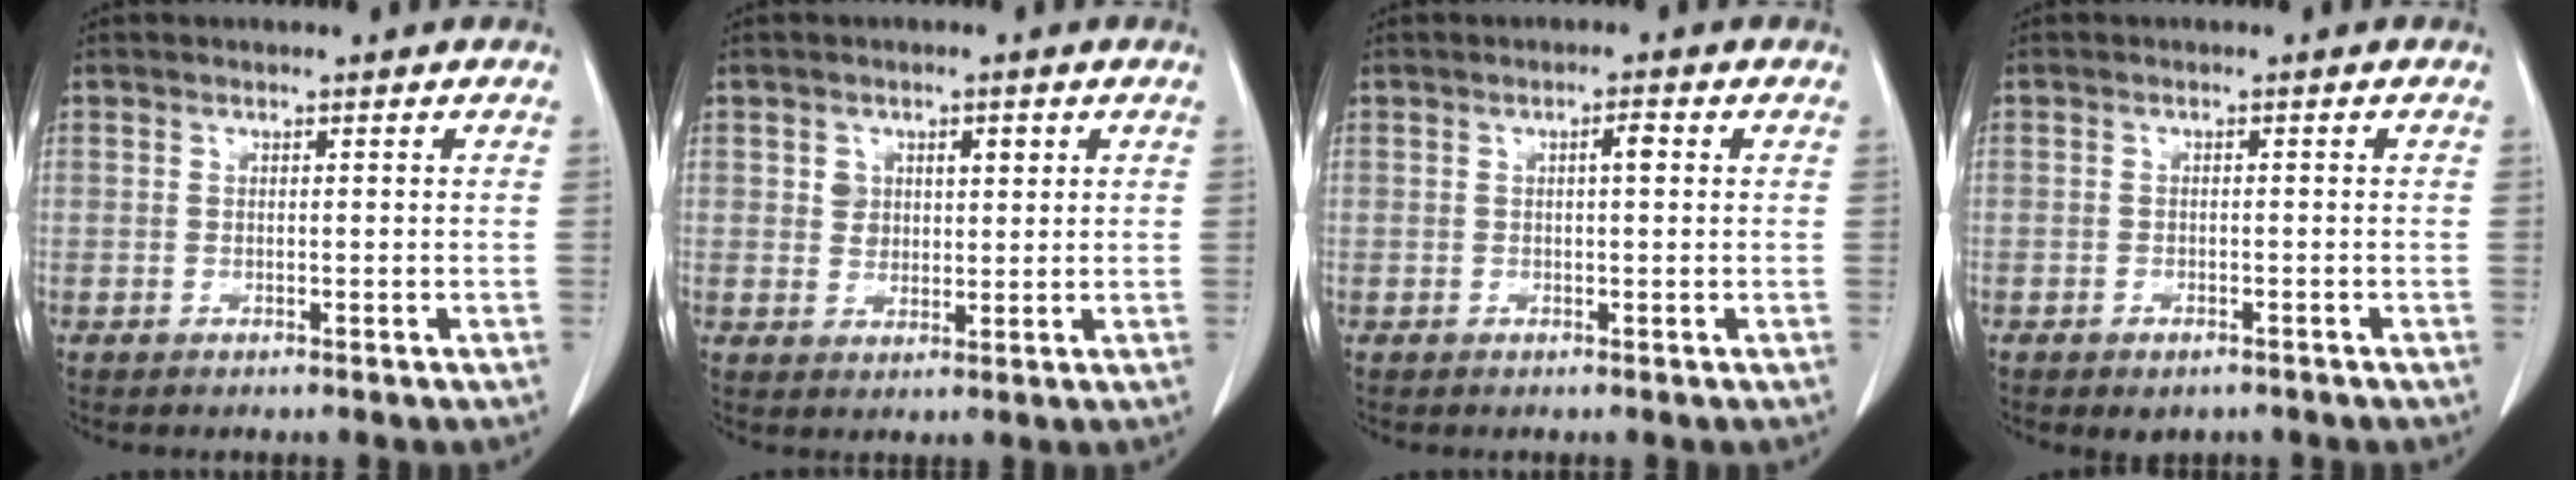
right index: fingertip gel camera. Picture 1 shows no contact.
{"total": 3.7, "force": [1.4, 2.7, 2.1], "torque": [-0.030, 0.008, 0.026]}
{"total": 1.7, "force": [0.3, 0.3, 1.7], "torque": [-0.027, 0.004, 0.004]}
{"total": 2.5, "force": [-1.8, 1.4, 1.0], "torque": [-0.011, 0.000, -0.016]}